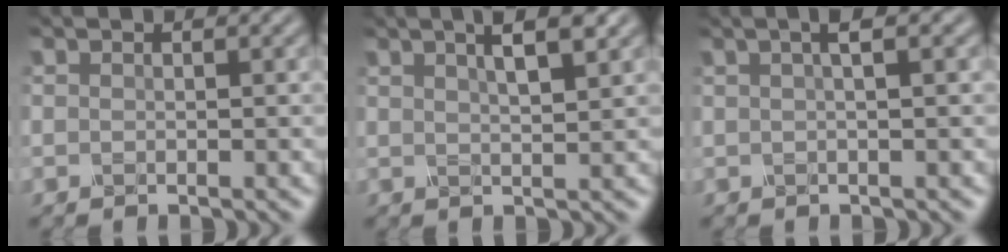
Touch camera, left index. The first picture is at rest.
{"total": 5.4, "force": [2.9, 1.6, 4.2], "torque": [-0.041, 0.025, 0.020]}
{"total": 3.2, "force": [1.1, 1.1, 2.8], "torque": [-0.021, 0.012, -0.006]}